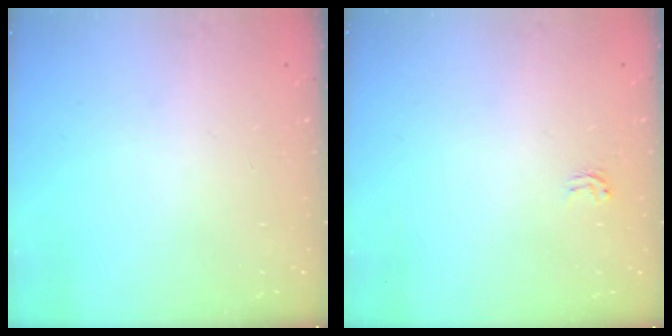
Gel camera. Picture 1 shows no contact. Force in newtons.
{"total": 1.9, "press": 1.9, "slide": 0.1}